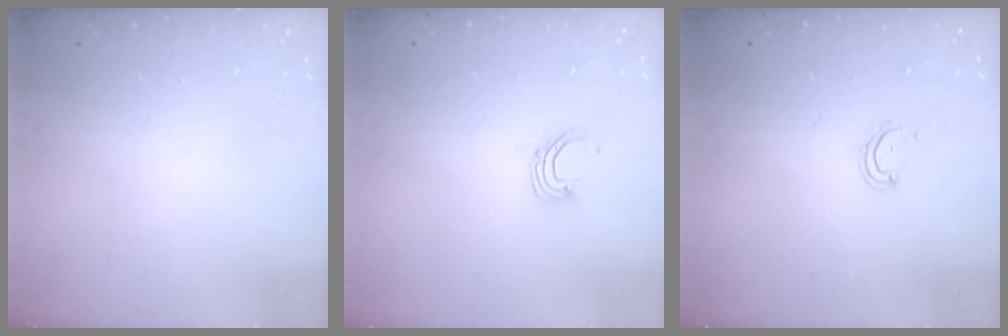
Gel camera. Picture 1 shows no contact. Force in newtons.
{"total": 2.9, "press": 2.9, "slide": 0.3}
{"total": 4.0, "press": 3.9, "slide": 0.4}